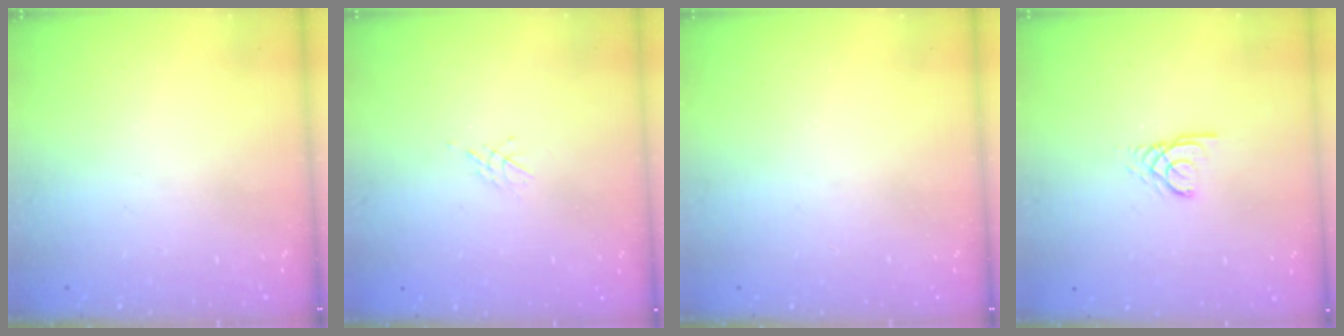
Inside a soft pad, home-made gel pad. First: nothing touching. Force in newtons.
{"total": 5.1, "press": 5.1, "slide": 0.2}
{"total": 0.0}
{"total": 2.4, "press": 2.4, "slide": 0.3}